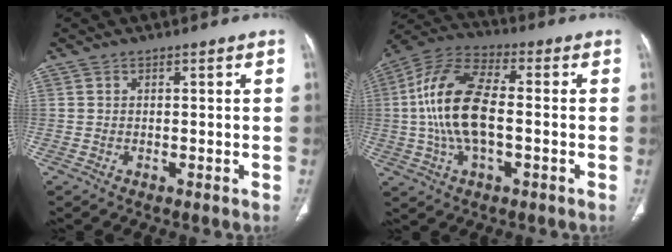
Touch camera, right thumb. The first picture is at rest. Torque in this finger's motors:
{"motor_torque": [2.44, 2.57, 2.45, -0.34, 0.74]}